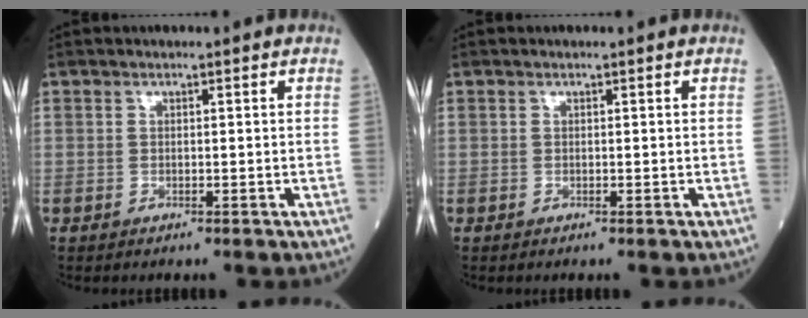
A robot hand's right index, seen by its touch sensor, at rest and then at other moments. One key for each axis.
{"total": 0.0}